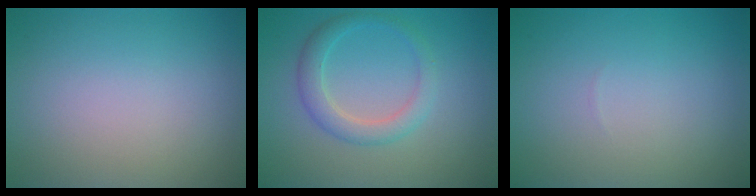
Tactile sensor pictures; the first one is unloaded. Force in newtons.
{"total": 2.7, "press": 2.7, "slide": 0.1}
{"total": 0.0}